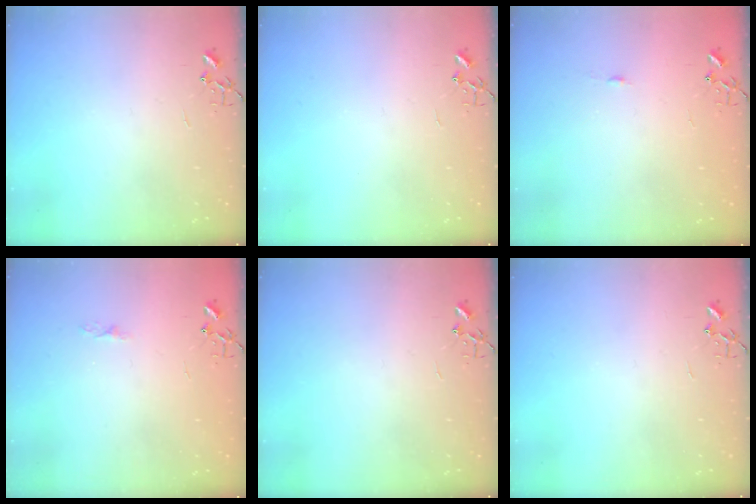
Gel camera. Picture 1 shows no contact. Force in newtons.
{"total": 0.0}
{"total": 3.3, "press": 3.3, "slide": 0.4}
{"total": 3.6, "press": 3.5, "slide": 0.5}
{"total": 0.0}
{"total": 0.0}